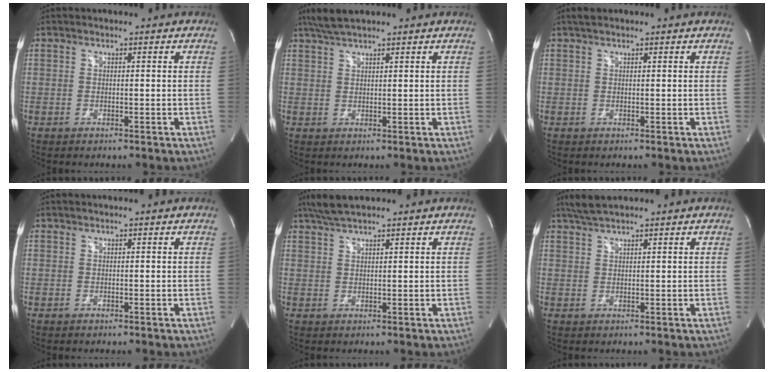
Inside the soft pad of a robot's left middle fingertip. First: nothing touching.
{"total": 4.6, "force": [3.8, 0.4, 2.4], "torque": [-0.054, 0.021, 0.075]}
{"total": 1.4, "force": [1.1, 0.5, 0.7], "torque": [-0.020, 0.017, 0.022]}
{"total": 0.0}
{"total": 5.2, "force": [4.4, 0.6, 2.8], "torque": [-0.060, 0.024, 0.083]}
{"total": 3.7, "force": [3.2, 0.1, 1.8], "torque": [-0.041, 0.016, 0.063]}